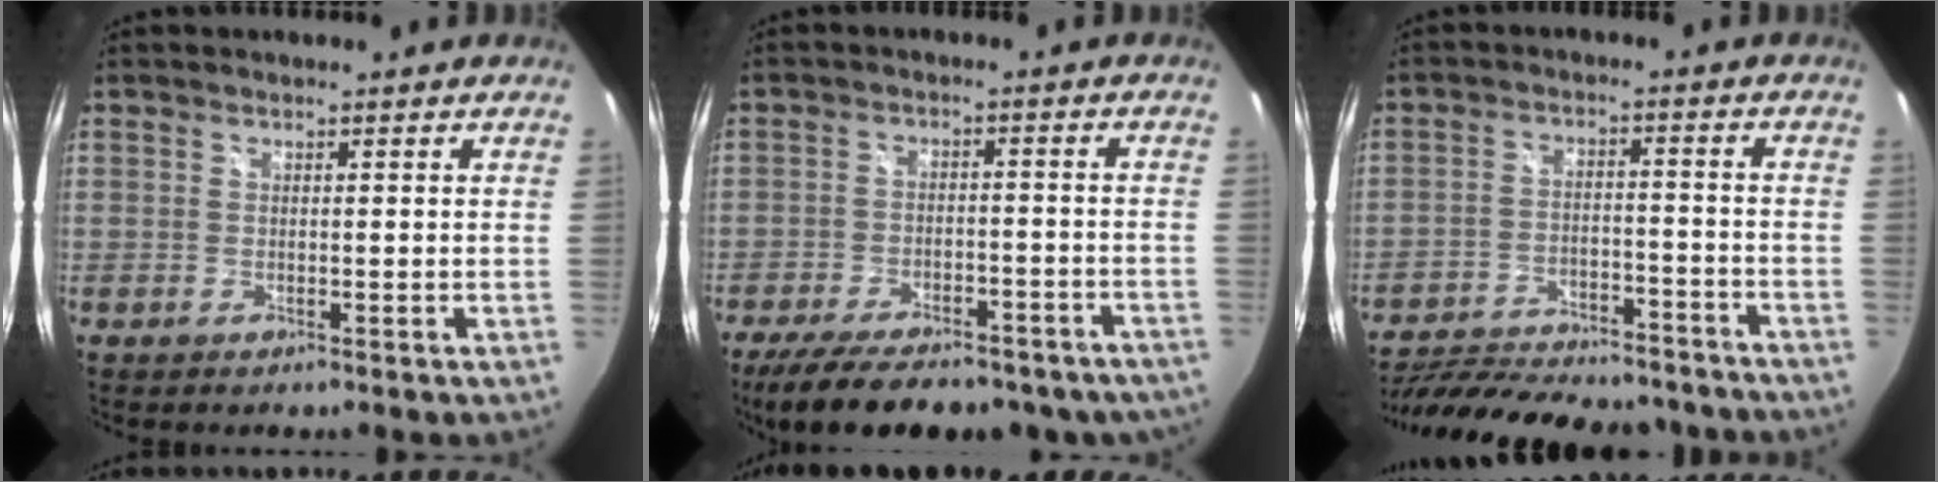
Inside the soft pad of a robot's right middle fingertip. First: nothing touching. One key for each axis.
{"total": 20.4, "fx": -16.4, "fy": 7.3, "fz": 9.8, "tx": -0.191, "ty": -0.020, "tz": -0.215}
{"total": 25.7, "fx": -22.1, "fy": 7.5, "fz": 10.7, "tx": -0.212, "ty": -0.011, "tz": -0.300}